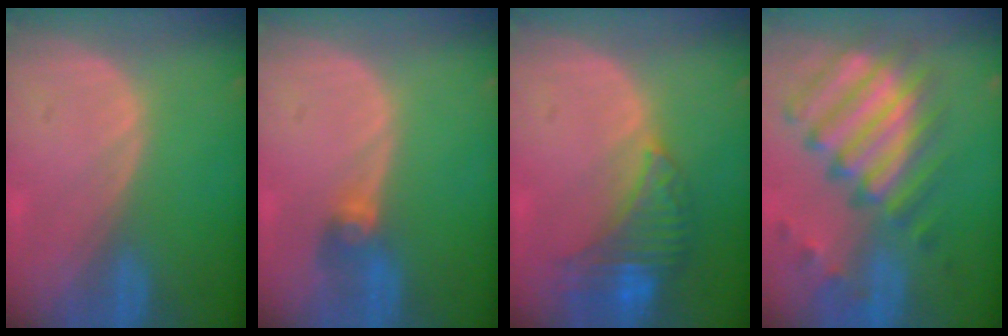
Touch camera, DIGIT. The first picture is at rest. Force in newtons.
{"total": 2.7, "press": 2.7, "slide": 0.1}
{"total": 8.3, "press": 7.2, "slide": 4.0}
{"total": 12.2, "press": 10.5, "slide": 6.1}